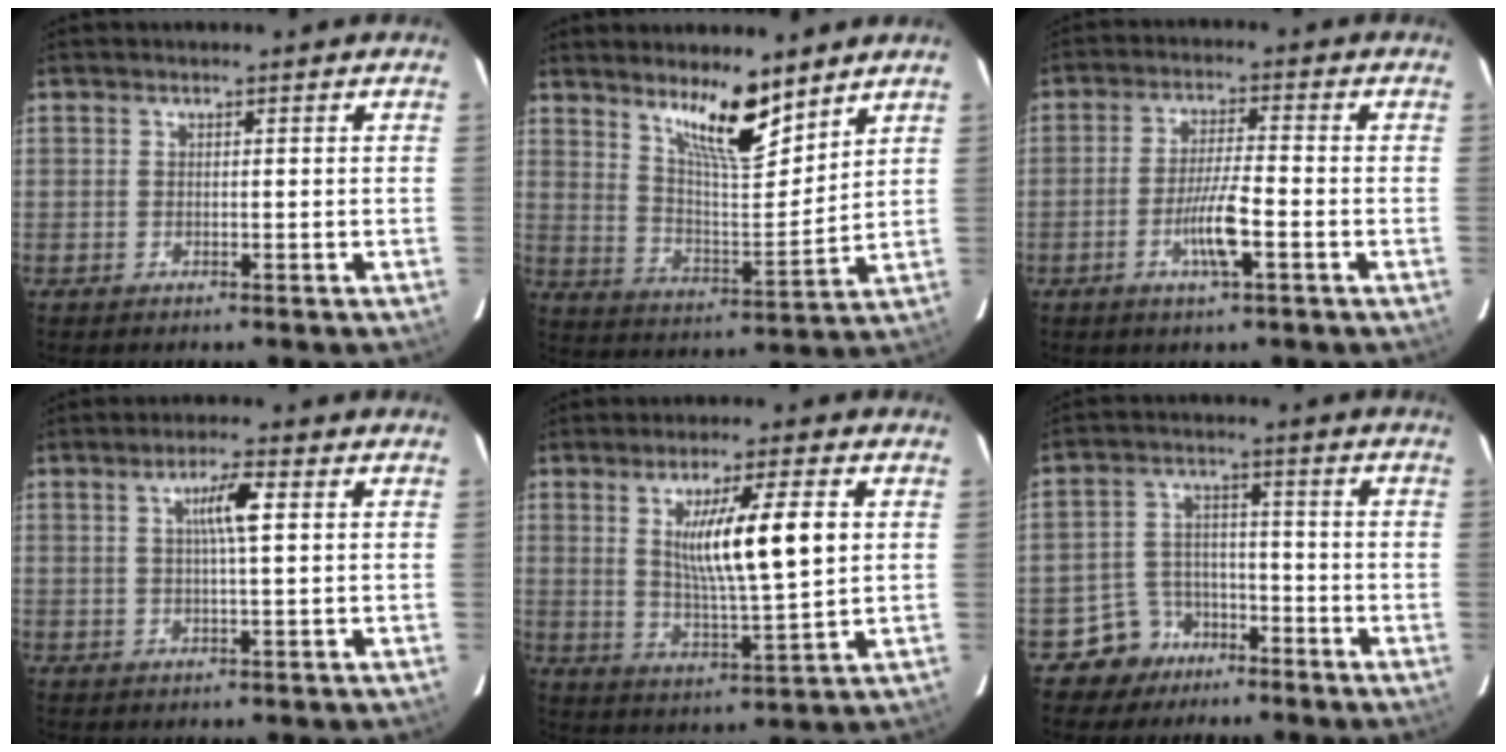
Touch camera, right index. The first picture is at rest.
{"total": 10.7, "force": [7.7, 1.8, 7.3], "torque": [-0.127, -0.014, 0.142]}
{"total": 6.5, "force": [-2.5, 0.5, 6.0], "torque": [-0.115, -0.004, -0.045]}
{"total": 4.7, "force": [1.2, 0.1, 4.6], "torque": [-0.081, 0.005, 0.021]}
{"total": 12.3, "force": [2.8, 1.0, 11.9], "torque": [-0.201, -0.008, 0.050]}
{"total": 6.6, "force": [-4.1, 5.2, 0.2], "torque": [0.004, 0.013, -0.064]}